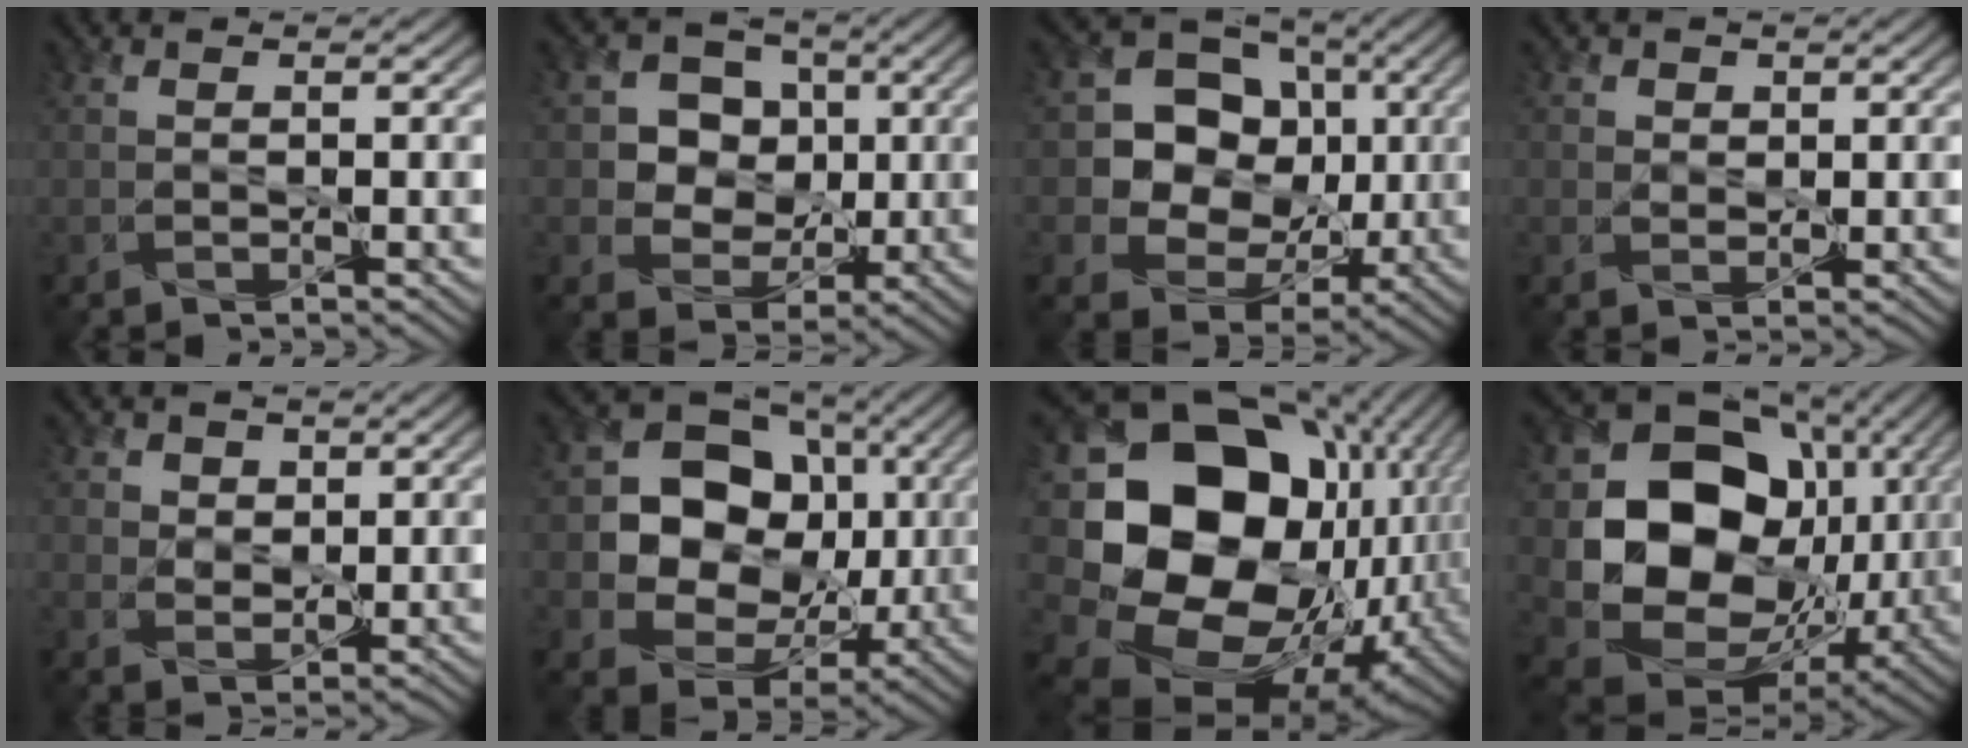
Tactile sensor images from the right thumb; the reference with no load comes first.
{"total": 8.0, "force": [1.1, 7.1, 3.5], "torque": [-0.078, 0.014, 0.007]}
{"total": 12.3, "force": [0.9, 10.6, 6.2], "torque": [-0.131, 0.001, 0.000]}
{"total": 1.9, "force": [0.9, 1.6, 0.6], "torque": [-0.014, -0.006, 0.014]}
{"total": 3.9, "force": [1.9, 3.1, 1.4], "torque": [-0.044, -0.012, 0.044]}
{"total": 13.4, "force": [0.9, 11.1, 7.5], "torque": [-0.147, -0.008, 0.007]}
{"total": 22.4, "force": [0.1, 17.6, 13.8], "torque": [-0.323, -0.029, 0.040]}
{"total": 18.4, "force": [1.4, 14.8, 10.9], "torque": [-0.223, -0.048, 0.046]}